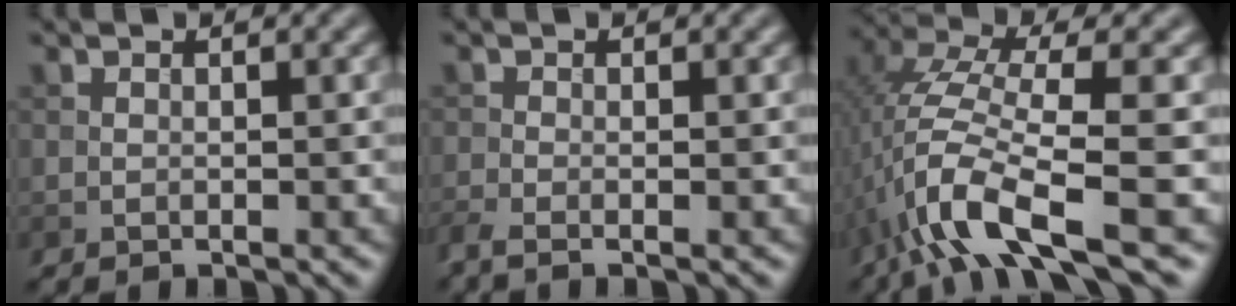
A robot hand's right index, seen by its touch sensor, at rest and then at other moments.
{"total": 1.9, "force": [-1.4, 0.4, 1.2], "torque": [-0.033, -0.017, -0.036]}
{"total": 8.6, "force": [-3.2, 2.0, 7.7], "torque": [-0.148, 0.014, -0.070]}